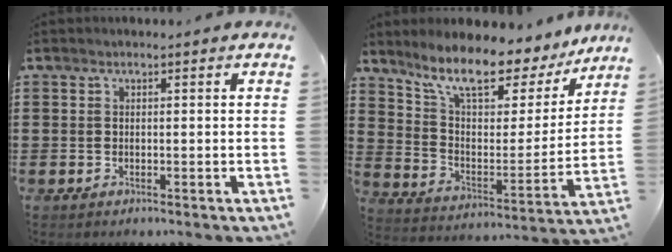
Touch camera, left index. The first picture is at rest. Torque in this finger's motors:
{"motor_torque": [2.14, 0.00, 0.66, 0.21]}